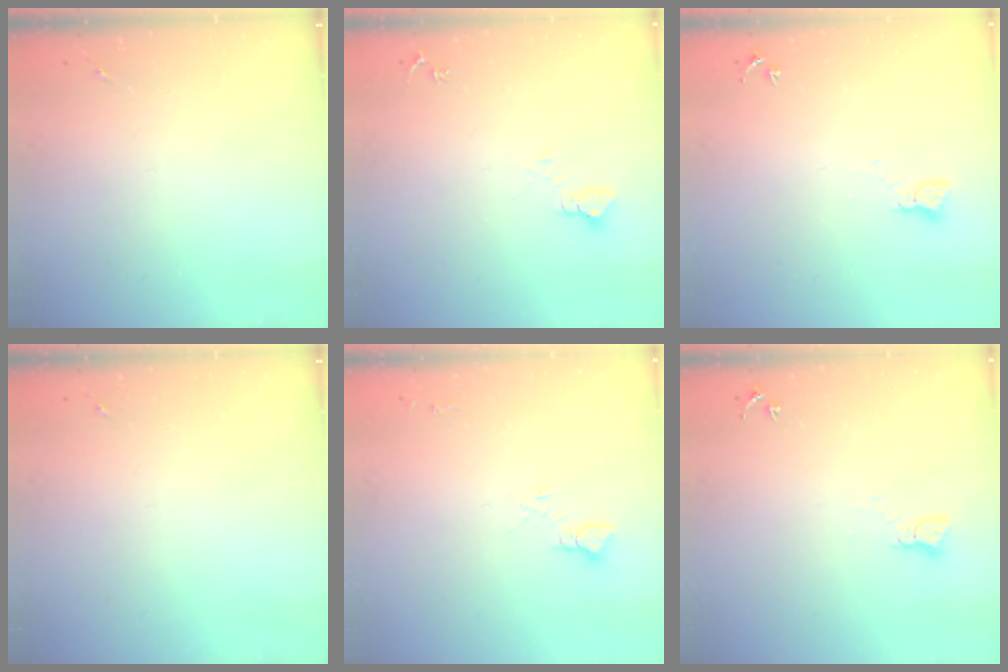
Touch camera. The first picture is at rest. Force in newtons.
{"total": 3.7, "press": 3.7, "slide": 0.3}
{"total": 2.3, "press": 2.3, "slide": 0.3}
{"total": 0.0}
{"total": 6.0, "press": 6.0, "slide": 0.4}
{"total": 2.3, "press": 2.3, "slide": 0.2}